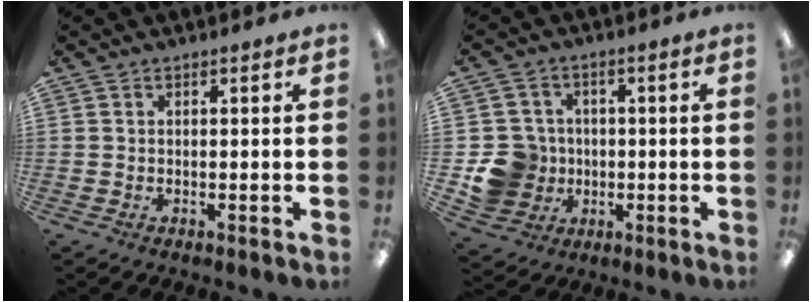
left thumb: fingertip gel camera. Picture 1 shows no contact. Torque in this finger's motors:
{"motor_torque": [-0.46, 0.49, 0.16, -0.59, 0.05]}